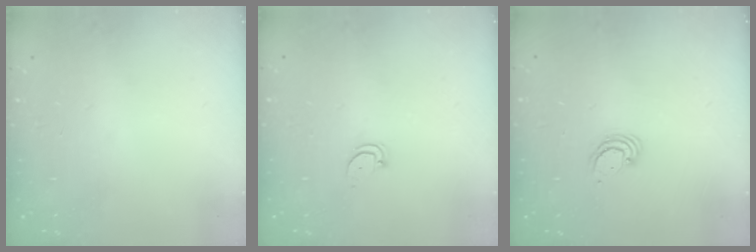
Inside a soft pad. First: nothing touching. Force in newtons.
{"total": 2.3, "press": 2.3, "slide": 0.2}
{"total": 2.7, "press": 2.7, "slide": 0.2}